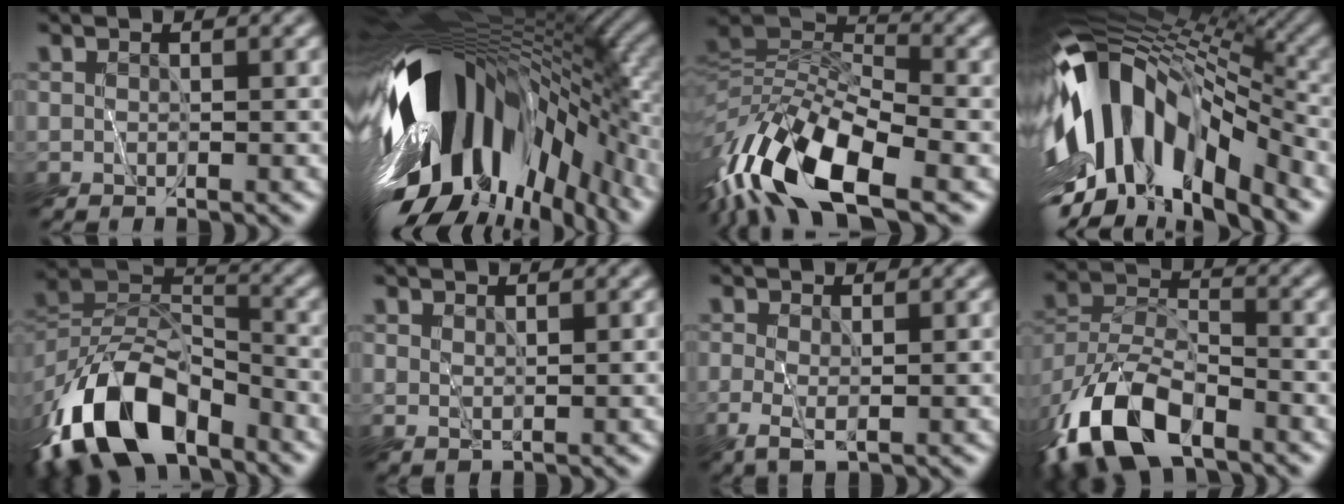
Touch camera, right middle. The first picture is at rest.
{"total": 18.5, "force": [-4.2, 9.2, 15.5], "torque": [-0.294, -0.036, -0.062]}
{"total": 11.5, "force": [-5.7, 4.3, 9.0], "torque": [-0.174, 0.011, -0.118]}
{"total": 14.4, "force": [-4.9, 6.5, 11.9], "torque": [-0.215, 0.021, -0.093]}
{"total": 12.4, "force": [-8.3, 5.9, 7.0], "torque": [-0.140, 0.005, -0.168]}
{"total": 0.6, "force": [0.6, -0.1, -0.1], "torque": [0.002, 0.001, 0.015]}
{"total": 1.5, "force": [-0.4, 0.5, 1.4], "torque": [-0.031, -0.007, -0.007]}
{"total": 10.2, "force": [-7.1, 4.3, 6.0], "torque": [-0.119, -0.003, -0.144]}